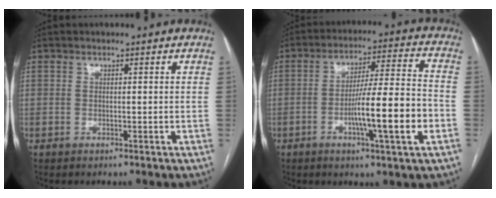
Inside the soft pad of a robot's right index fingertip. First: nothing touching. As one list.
[{"total": 13.4, "force": [-3.9, 0.1, 12.8], "torque": [-0.210, 0.003, -0.063]}]